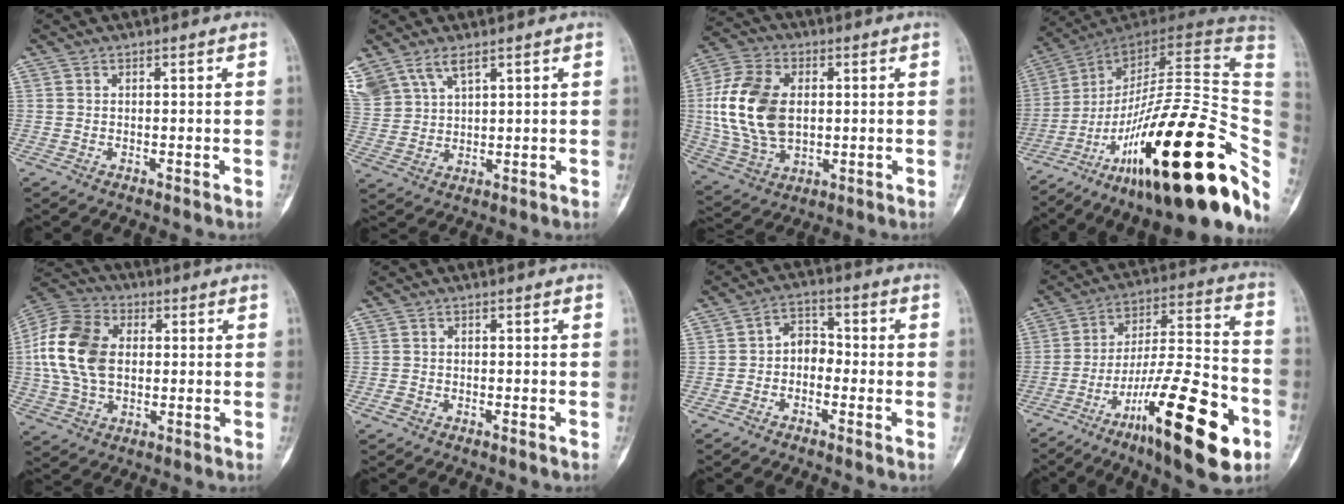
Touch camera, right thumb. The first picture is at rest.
{"total": 12.0, "force": [7.3, 6.5, 6.9], "torque": [-0.162, -0.003, 0.156]}
{"total": 17.3, "force": [1.5, 11.4, 12.9], "torque": [-0.248, 0.000, 0.034]}
{"total": 36.0, "force": [-14.5, 10.3, 31.3], "torque": [-0.397, 0.066, -0.235]}
{"total": 16.0, "force": [1.3, 10.9, 11.6], "torque": [-0.221, 0.016, 0.019]}
{"total": 1.0, "force": [-0.7, 0.6, 0.4], "torque": [-0.012, 0.007, -0.015]}
{"total": 4.8, "force": [-1.5, 3.6, 2.9], "torque": [-0.026, 0.027, -0.042]}
{"total": 24.6, "force": [-11.4, 6.3, 20.9], "torque": [-0.328, 0.060, -0.181]}